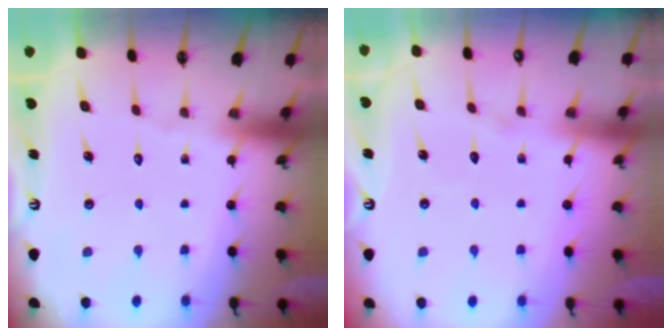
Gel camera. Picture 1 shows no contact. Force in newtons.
{"total": 5.9, "press": 5.9, "slide": 0.6}